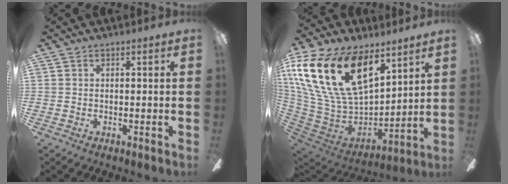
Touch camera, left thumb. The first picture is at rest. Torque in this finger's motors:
{"motor_torque": [0.28, 1.67, 2.30, -0.47, 0.84]}